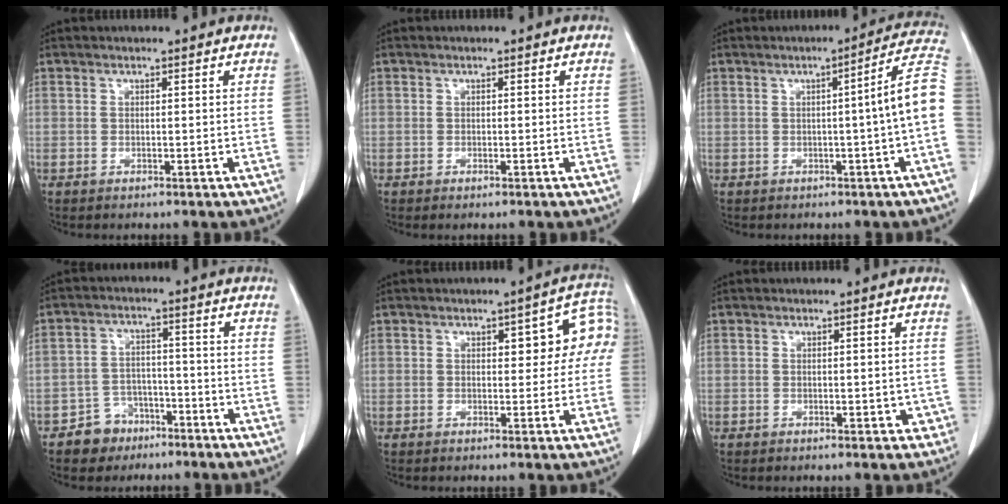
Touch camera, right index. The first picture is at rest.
{"total": 0.0}
{"total": 8.2, "force": [-0.6, -1.1, 8.1], "torque": [-0.093, 0.017, -0.014]}
{"total": 5.6, "force": [-3.6, 4.2, 0.5], "torque": [0.004, 0.016, -0.056]}
{"total": 7.4, "force": [1.8, 3.2, 6.5], "torque": [-0.061, 0.031, 0.018]}
{"total": 2.2, "force": [-0.4, 1.3, 1.7], "torque": [-0.010, 0.007, 0.000]}